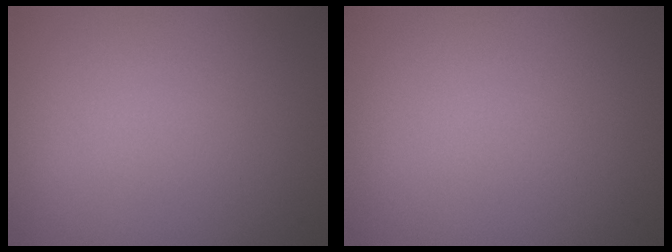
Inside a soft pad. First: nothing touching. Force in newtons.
{"total": 0.0}